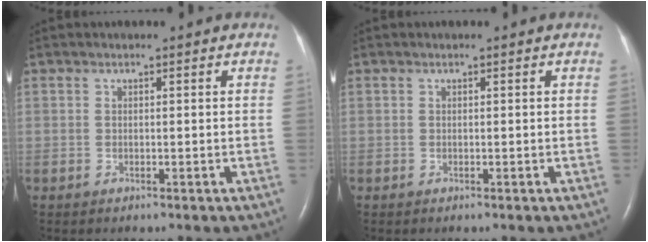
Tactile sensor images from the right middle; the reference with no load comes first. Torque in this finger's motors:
{"motor_torque": [0.00, 0.00, 0.00, 0.00]}